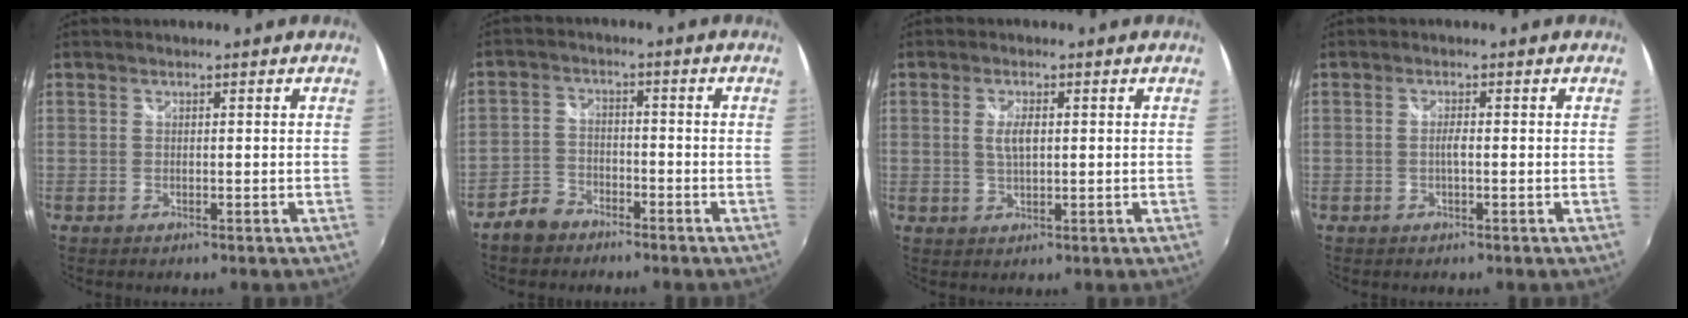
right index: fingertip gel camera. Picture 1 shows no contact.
{"total": 5.5, "force": [-4.3, 3.2, 1.4], "torque": [-0.043, 0.012, -0.079]}
{"total": 3.4, "force": [0.4, 1.2, 3.1], "torque": [-0.059, -0.003, 0.008]}
{"total": 1.3, "force": [-0.3, 0.1, 1.3], "torque": [-0.024, 0.001, -0.008]}